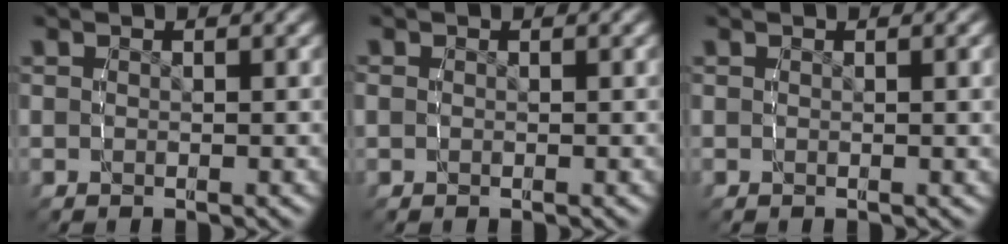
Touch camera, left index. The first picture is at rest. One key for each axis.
{"total": 0.6, "fx": 0.1, "fy": 0.5, "fz": 0.3, "tx": -0.008, "ty": -0.002, "tz": 0.003}
{"total": 0.7, "fx": 0.3, "fy": -0.2, "fz": 0.6, "tx": -0.008, "ty": 0.001, "tz": 0.006}